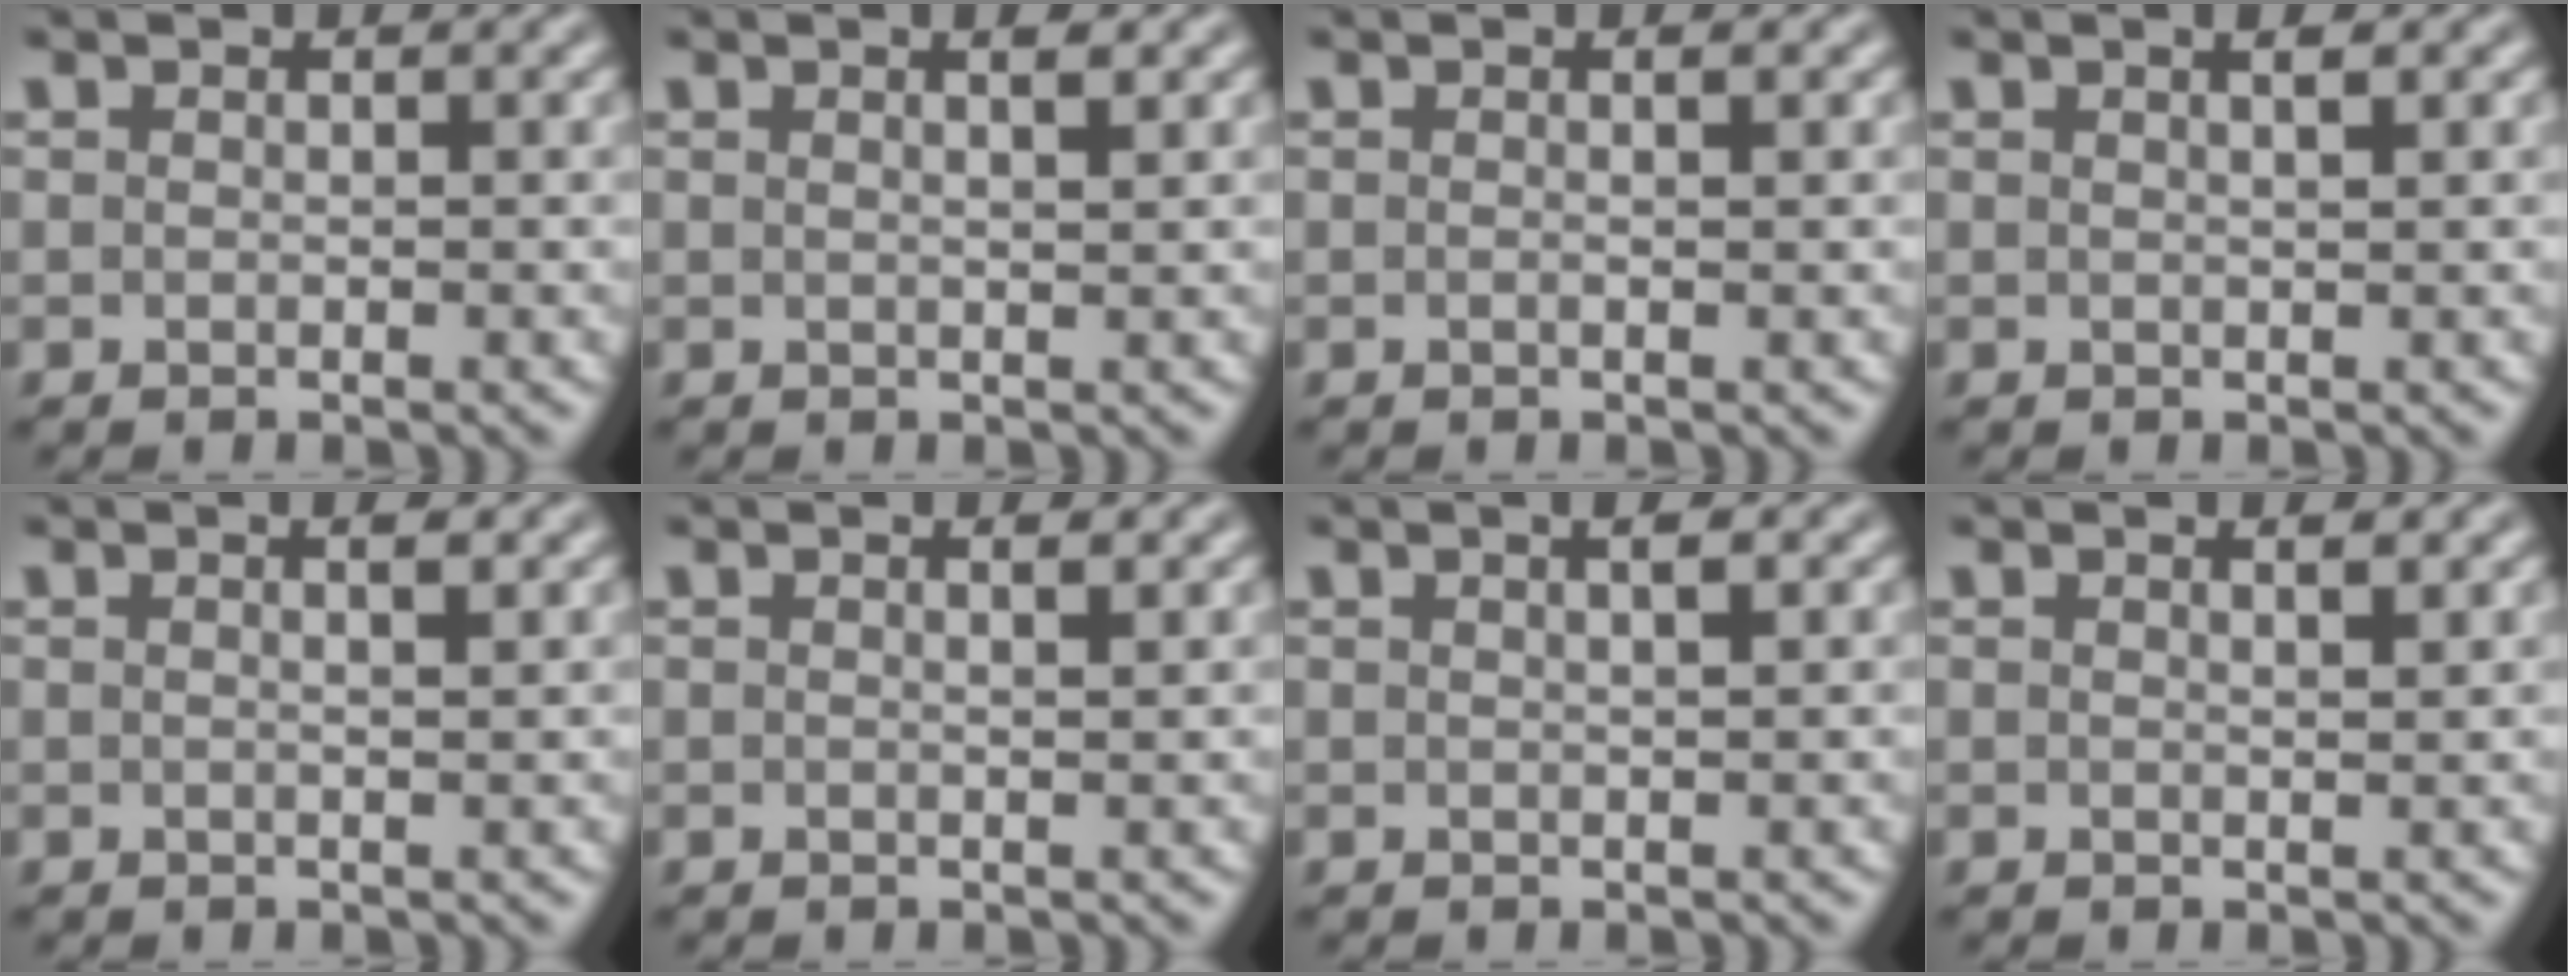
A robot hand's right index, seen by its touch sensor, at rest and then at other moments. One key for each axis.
{"total": 1.6, "fx": 0.6, "fy": -0.7, "fz": 1.3, "tx": -0.016, "ty": -0.003, "tz": 0.014}
{"total": 0.7, "fx": -0.1, "fy": -0.4, "fz": 0.6, "tx": -0.013, "ty": -0.001, "tz": -0.001}
{"total": 1.3, "fx": 0.5, "fy": -0.6, "fz": 1.0, "tx": -0.013, "ty": 0.001, "tz": 0.011}
{"total": 1.3, "fx": 0.3, "fy": -0.6, "fz": 1.2, "tx": -0.015, "ty": -0.002, "tz": 0.007}
{"total": 0.9, "fx": 0.3, "fy": -0.5, "fz": 0.7, "tx": -0.013, "ty": -0.003, "tz": 0.006}
{"total": 1.6, "fx": 0.6, "fy": -0.3, "fz": 1.5, "tx": -0.014, "ty": 0.003, "tz": 0.011}
{"total": 1.1, "fx": 0.6, "fy": -0.6, "fz": 0.6, "tx": -0.010, "ty": -0.005, "tz": 0.013}